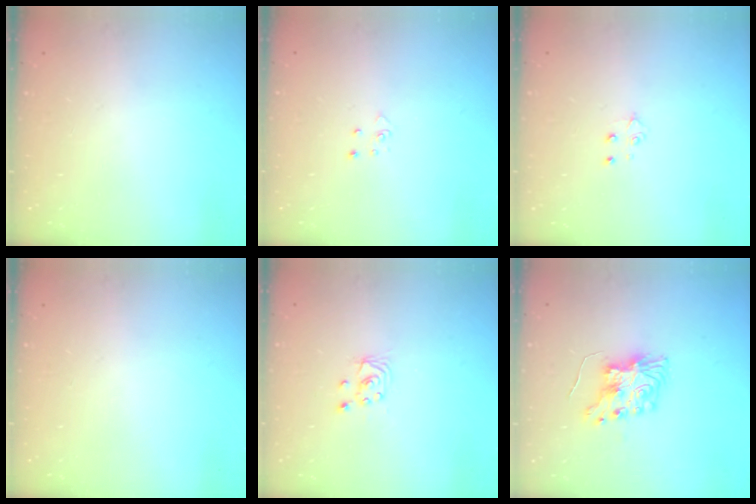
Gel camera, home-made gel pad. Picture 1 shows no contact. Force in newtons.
{"total": 3.4, "press": 3.4, "slide": 0.3}
{"total": 3.9, "press": 3.9, "slide": 0.3}
{"total": 0.0}
{"total": 2.4, "press": 2.4, "slide": 0.2}
{"total": 9.1, "press": 9.1, "slide": 0.3}